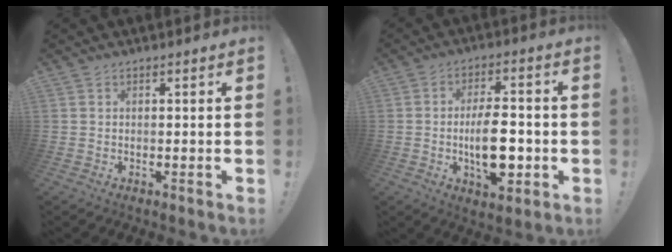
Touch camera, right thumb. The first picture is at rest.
{"total": 13.2, "force": [-2.2, 6.1, 11.4], "torque": [-0.193, 0.001, -0.041]}